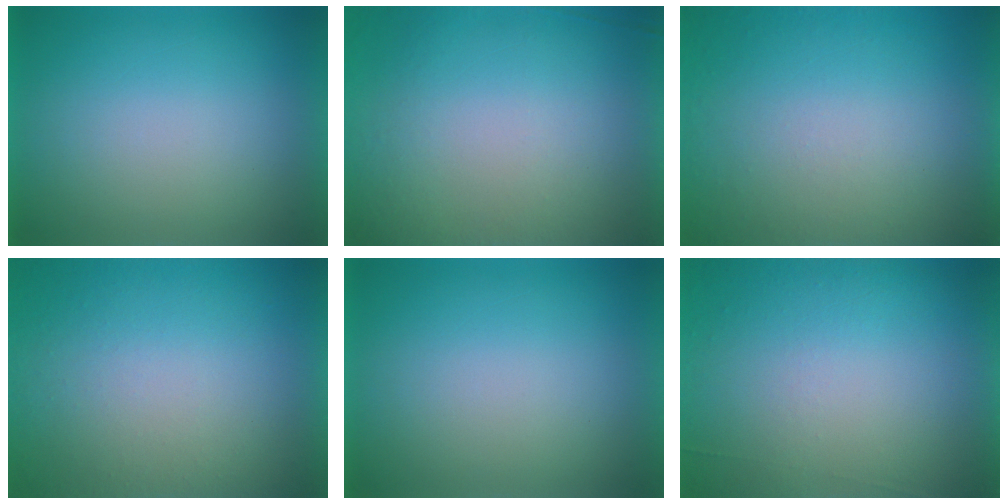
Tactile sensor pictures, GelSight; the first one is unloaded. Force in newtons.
{"total": 5.5}
{"total": 5.6}
{"total": 9.4}
{"total": 0.0}
{"total": 5.8}